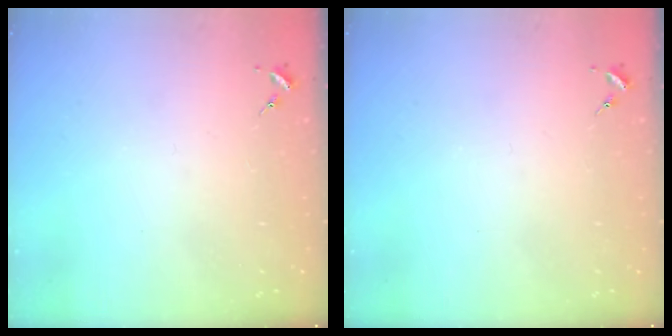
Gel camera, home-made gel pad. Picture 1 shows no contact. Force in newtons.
{"total": 0.0}